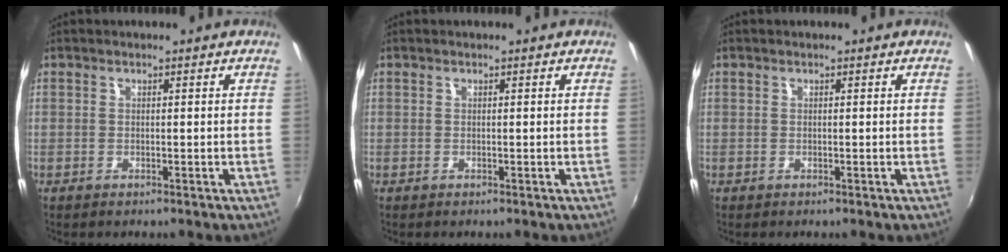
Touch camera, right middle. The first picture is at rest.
{"total": 0.0}
{"total": 0.0}